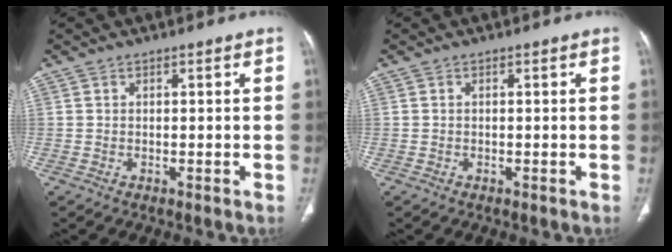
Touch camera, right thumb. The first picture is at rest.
{"total": 0.0}